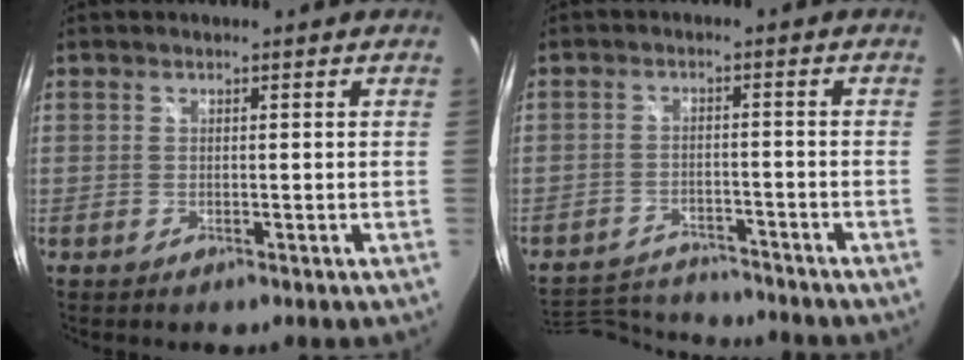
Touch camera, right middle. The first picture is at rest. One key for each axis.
{"total": 12.2, "fx": -11.6, "fy": 2.2, "fz": 3.3, "tx": -0.089, "ty": 0.006, "tz": -0.180}